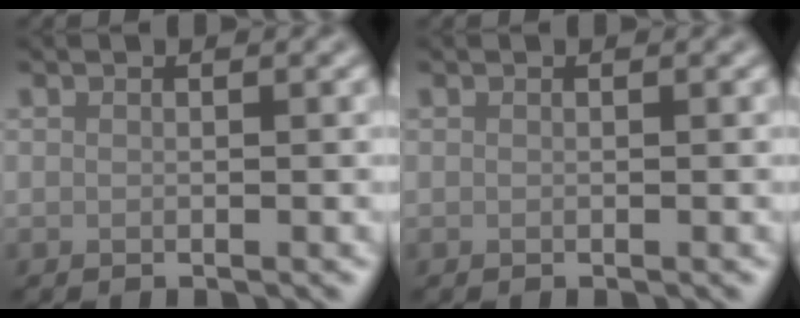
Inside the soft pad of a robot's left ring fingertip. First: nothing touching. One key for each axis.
{"total": 0.0}